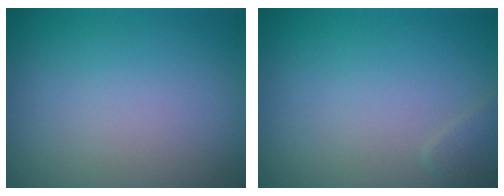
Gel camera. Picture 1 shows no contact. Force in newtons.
{"total": 0.9, "press": 0.9, "slide": 0.1}